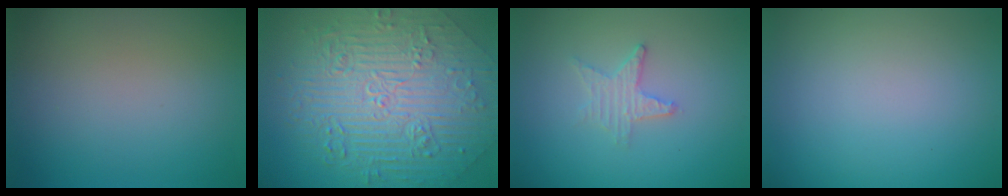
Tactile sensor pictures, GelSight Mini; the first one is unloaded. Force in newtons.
{"total": 11.2, "press": 7.5, "slide": 8.2}
{"total": 2.1, "press": 2.0, "slide": 0.4}
{"total": 0.0}